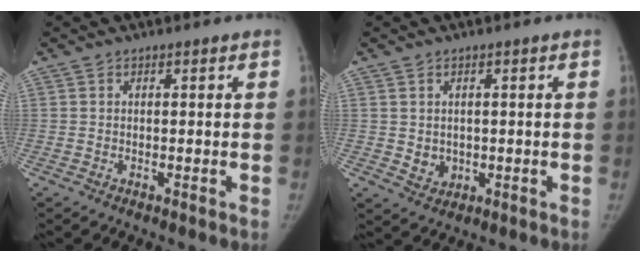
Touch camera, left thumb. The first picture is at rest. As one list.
[{"total": 3.1, "force": [0.1, 2.8, 1.4], "torque": [-0.013, -0.003, 0.012]}]